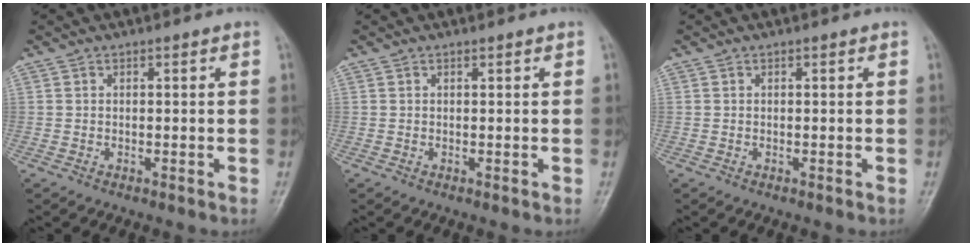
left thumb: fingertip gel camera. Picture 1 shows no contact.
{"total": 0.0}
{"total": 0.0}